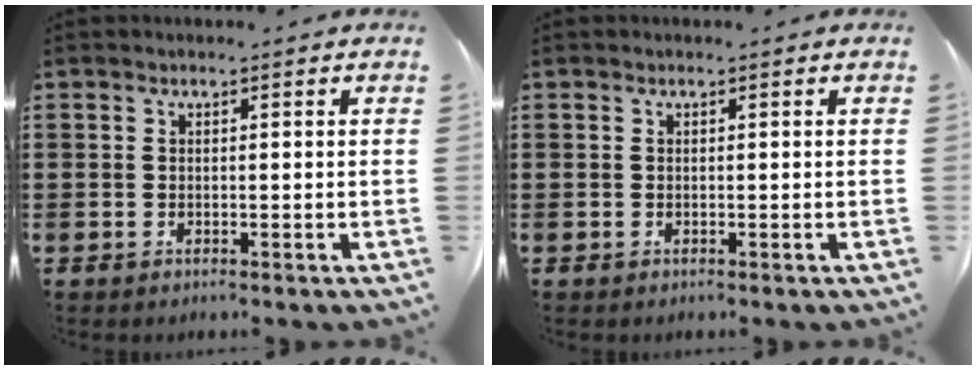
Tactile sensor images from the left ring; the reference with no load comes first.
{"total": 0.0}